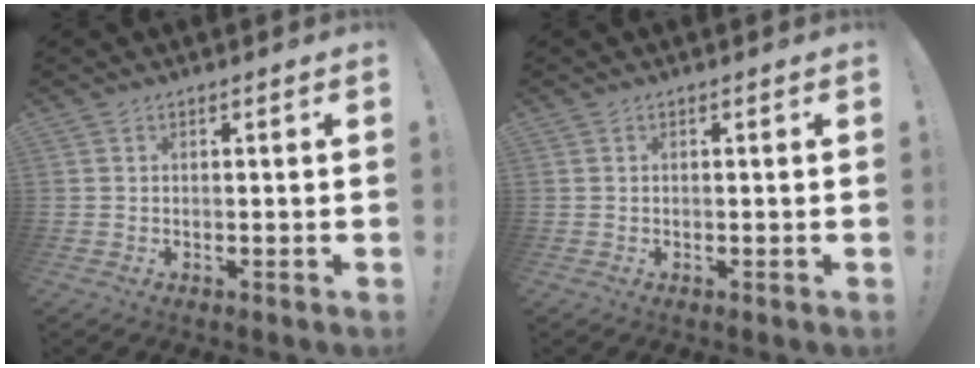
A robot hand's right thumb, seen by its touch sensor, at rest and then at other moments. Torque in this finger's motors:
{"motor_torque": [0.00, 0.00, 0.06, -0.06, 0.00]}